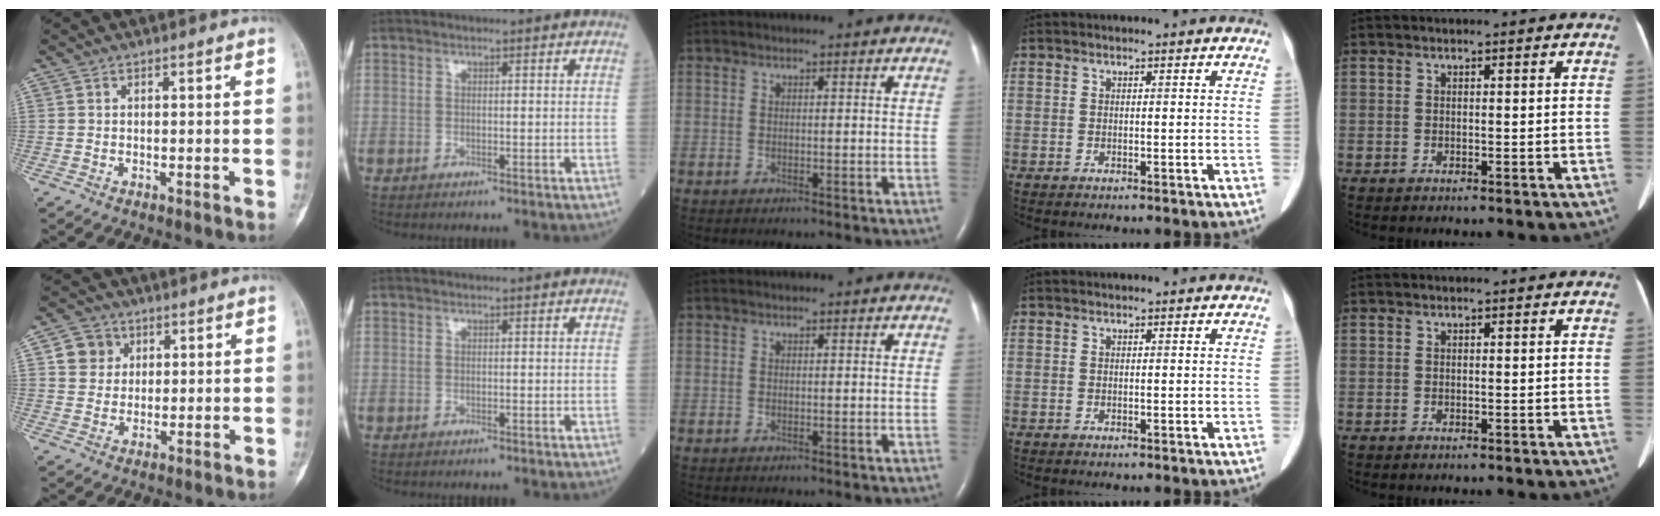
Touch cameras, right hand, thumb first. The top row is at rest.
{"thumb": {"total": 5.3, "force": [1.7, 4.9, 1.3], "torque": [0.004, -0.001, 0.027]}}